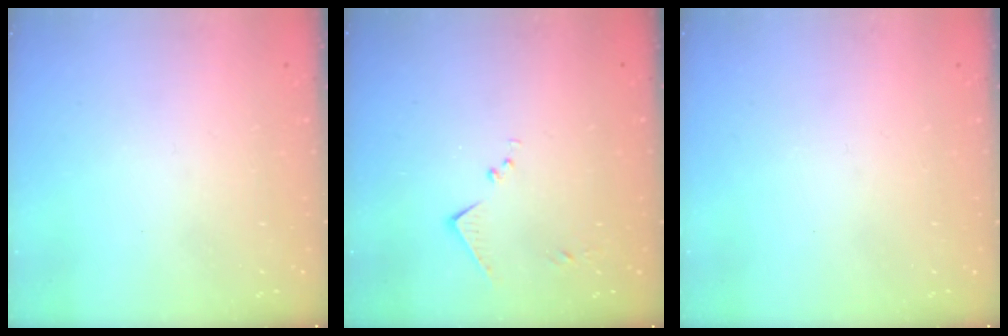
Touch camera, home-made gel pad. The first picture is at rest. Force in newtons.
{"total": 6.9, "press": 6.8, "slide": 0.6}
{"total": 0.0}